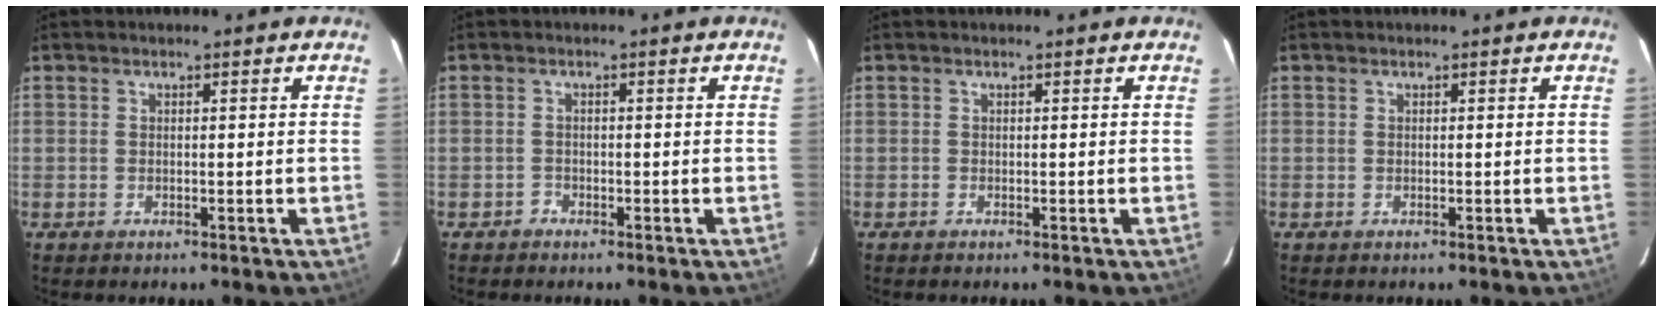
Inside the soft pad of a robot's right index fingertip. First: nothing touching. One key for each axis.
{"total": 1.0, "fx": -0.8, "fy": 0.5, "fz": -0.2, "tx": 0.002, "ty": 0.005, "tz": -0.016}
{"total": 0.0}
{"total": 0.0}